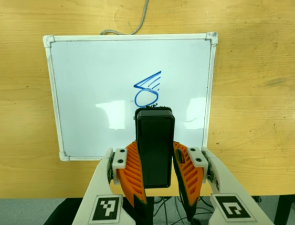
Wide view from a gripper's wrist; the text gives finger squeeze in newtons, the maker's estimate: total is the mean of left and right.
{"total": 7.0, "left": 5.4, "right": 8.6}